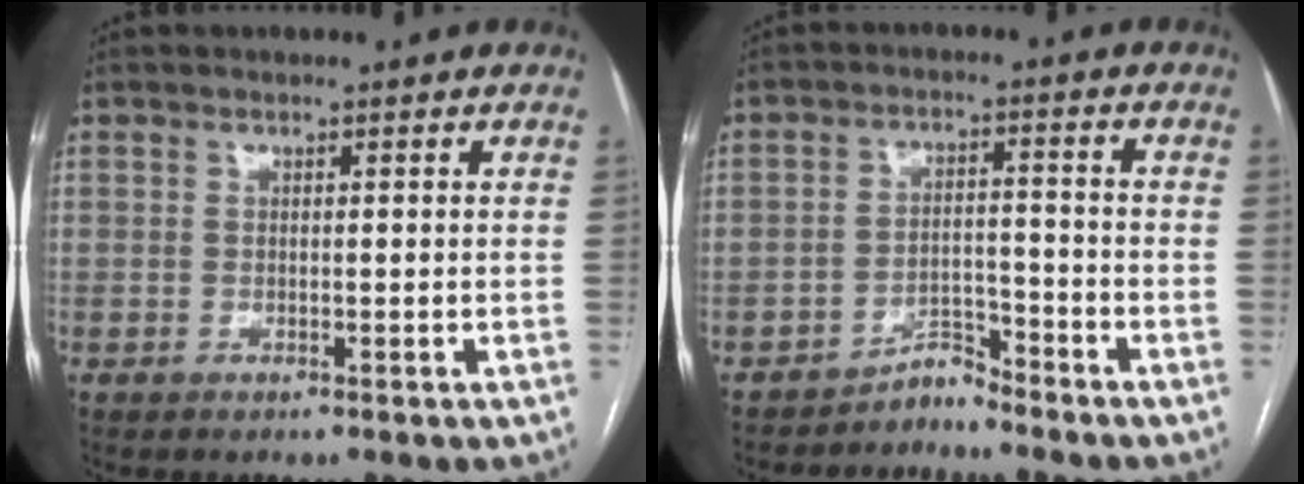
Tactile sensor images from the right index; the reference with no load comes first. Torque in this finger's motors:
{"motor_torque": [-0.80, 0.54, -0.43, -0.15]}